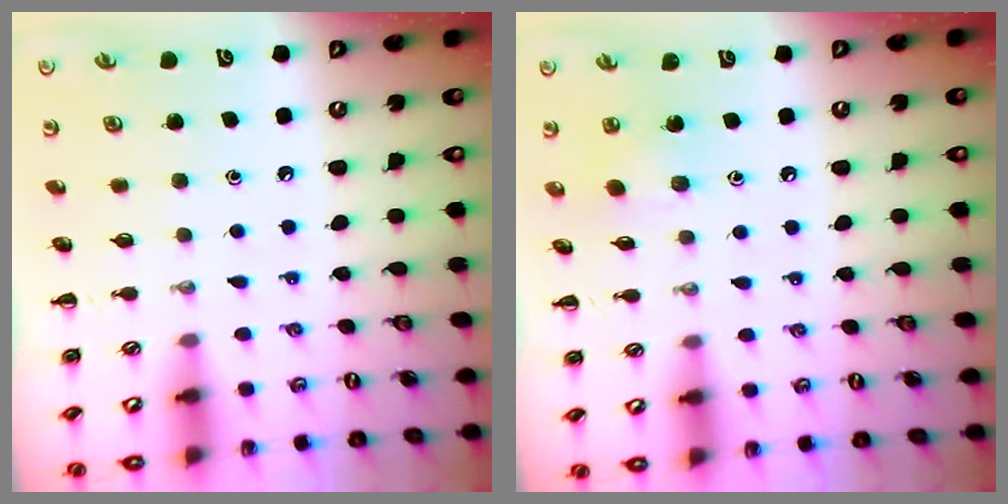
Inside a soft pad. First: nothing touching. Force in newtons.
{"total": 3.5, "press": 3.4, "slide": 0.9}